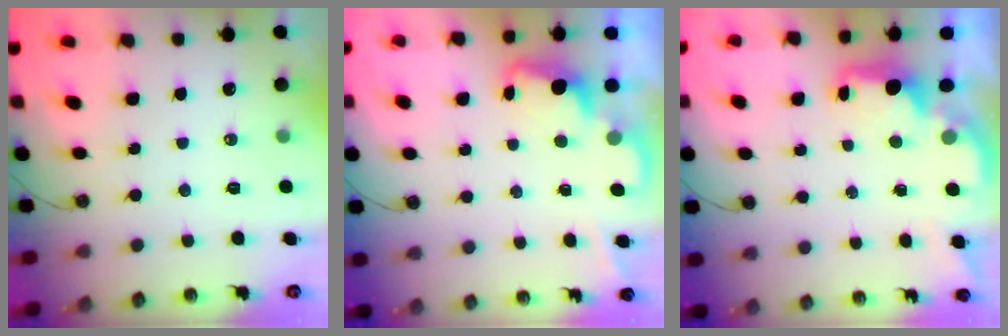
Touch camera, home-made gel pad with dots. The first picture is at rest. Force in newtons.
{"total": 2.5, "press": 2.5, "slide": 0.5}
{"total": 2.2, "press": 2.1, "slide": 0.8}